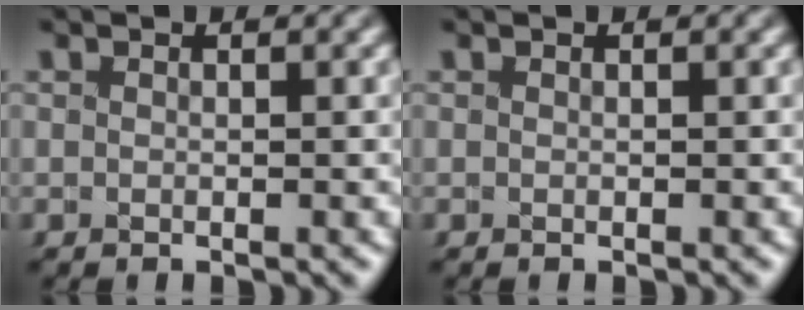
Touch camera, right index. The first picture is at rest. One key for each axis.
{"total": 0.0}